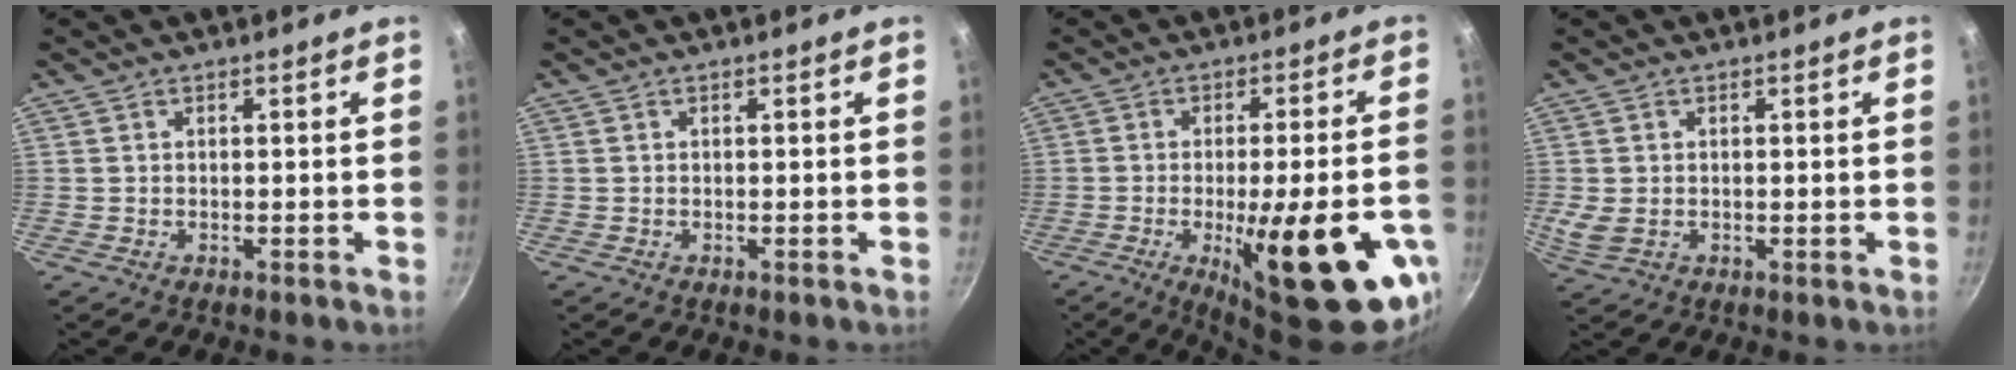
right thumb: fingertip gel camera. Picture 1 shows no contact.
{"total": 0.0}
{"total": 22.5, "force": [-7.5, 5.9, 20.4], "torque": [-0.257, 0.006, -0.092]}
{"total": 3.0, "force": [0.1, 2.1, 2.2], "torque": [-0.042, -0.003, 0.008]}